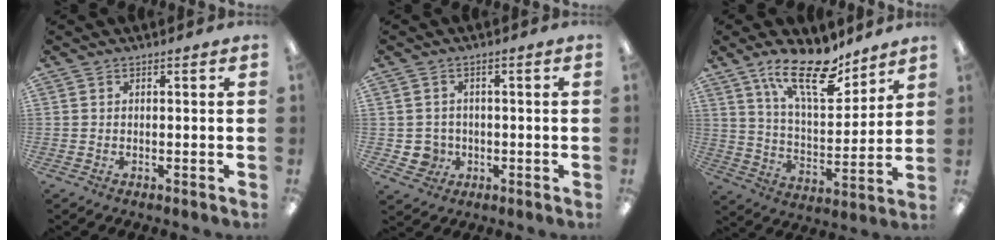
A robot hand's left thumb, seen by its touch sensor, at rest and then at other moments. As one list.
[{"total": 3.8, "force": [-0.5, 3.7, 0.7], "torque": [-0.010, 0.004, -0.008]}, {"total": 18.6, "force": [12.8, 7.2, 11.5], "torque": [-0.185, -0.069, 0.216]}]